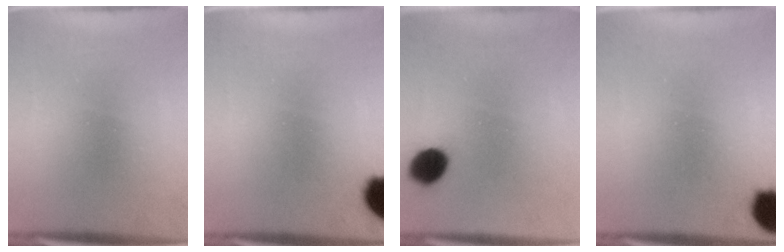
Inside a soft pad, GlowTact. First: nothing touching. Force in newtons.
{"total": 10.0}
{"total": 7.8}
{"total": 9.1}